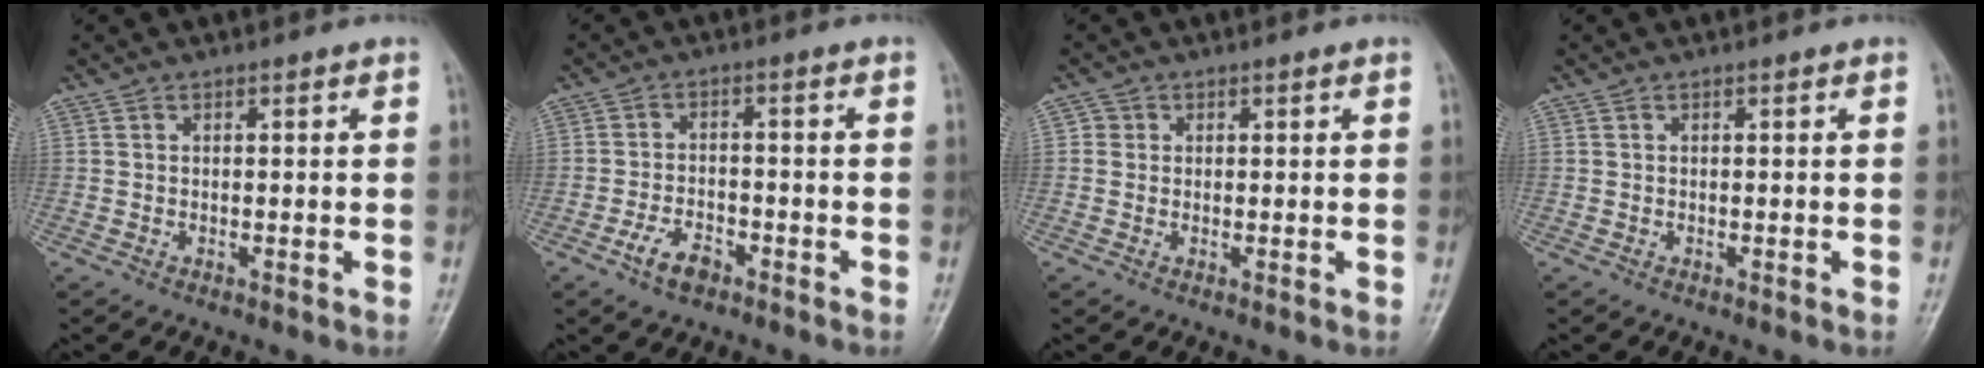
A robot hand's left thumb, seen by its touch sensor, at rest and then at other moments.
{"total": 4.9, "force": [-3.0, 2.6, 2.9], "torque": [-0.050, 0.022, -0.053]}
{"total": 1.3, "force": [0.2, 1.3, 0.3], "torque": [0.004, 0.002, 0.000]}
{"total": 0.0}